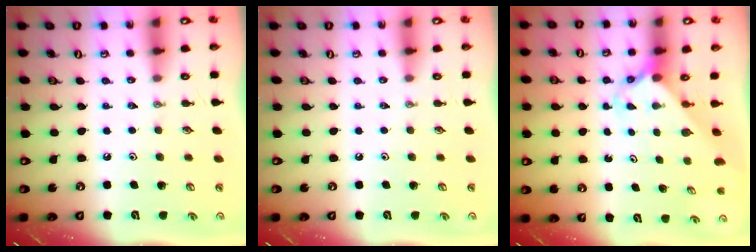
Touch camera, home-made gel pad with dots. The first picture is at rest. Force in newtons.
{"total": 0.0}
{"total": 2.4, "press": 2.4, "slide": 0.2}